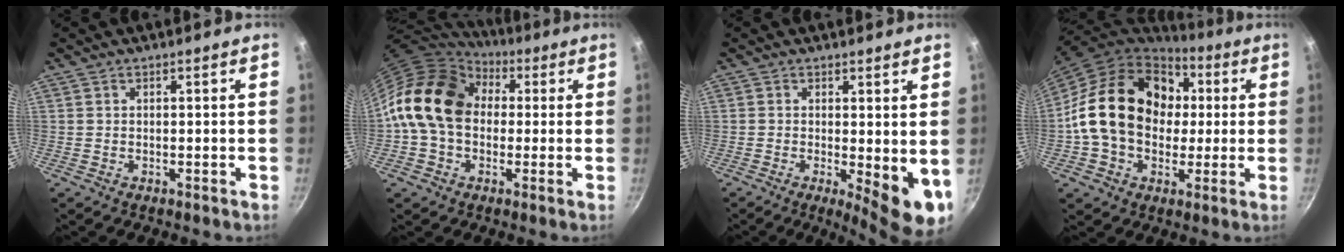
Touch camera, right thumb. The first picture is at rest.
{"total": 17.7, "force": [2.5, 13.3, 11.4], "torque": [-0.176, 0.032, 0.028]}
{"total": 8.9, "force": [-0.8, 2.8, 8.4], "torque": [-0.099, -0.013, -0.005]}
{"total": 22.1, "force": [2.1, 17.1, 13.9], "torque": [-0.216, 0.035, 0.031]}